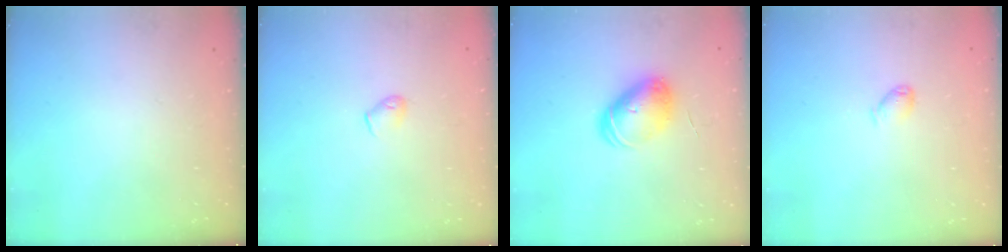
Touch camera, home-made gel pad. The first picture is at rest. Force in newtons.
{"total": 4.6, "press": 4.5, "slide": 1.0}
{"total": 8.1, "press": 8.1, "slide": 1.1}
{"total": 3.1, "press": 3.1, "slide": 0.4}